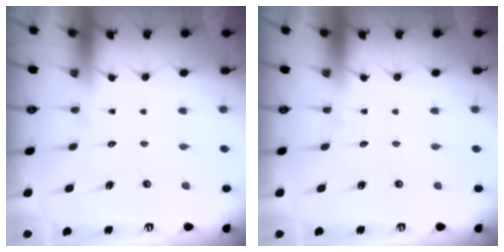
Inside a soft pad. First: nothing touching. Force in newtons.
{"total": 0.0}